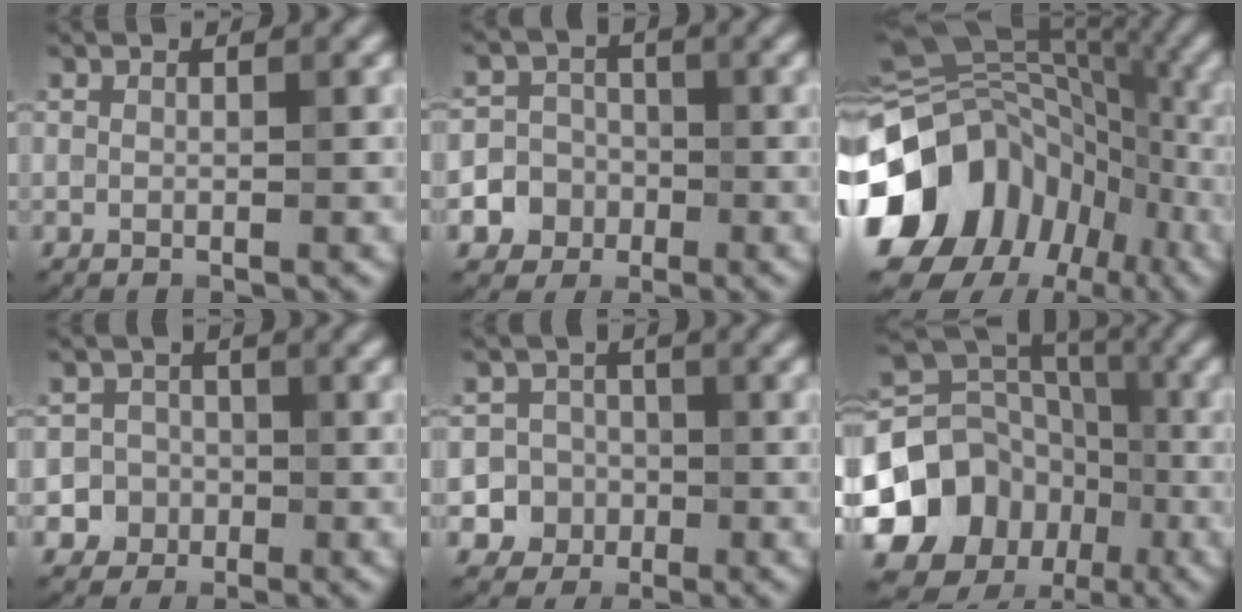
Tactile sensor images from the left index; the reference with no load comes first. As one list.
[{"total": 4.8, "force": [-1.8, 4.4, 0.5], "torque": [0.023, -0.002, -0.048]}, {"total": 14.7, "force": [-4.9, 11.7, 7.4], "torque": [-0.158, -0.005, -0.085]}, {"total": 3.8, "force": [-1.6, 3.5, 0.2], "torque": [0.038, -0.001, -0.036]}, {"total": 5.5, "force": [-2.1, 5.0, 0.5], "torque": [0.020, -0.002, -0.052]}, {"total": 16.6, "force": [-5.9, 14.5, 5.7], "torque": [-0.128, -0.016, -0.109]}]